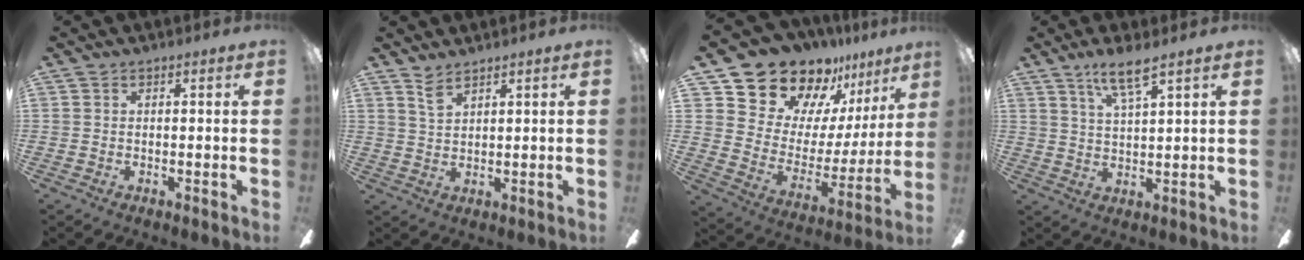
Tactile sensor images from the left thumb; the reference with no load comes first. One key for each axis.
{"total": 3.5, "fx": 2.9, "fy": 1.0, "fz": 1.8, "tx": -0.042, "ty": -0.004, "tz": 0.053}
{"total": 18.3, "fx": 16.1, "fy": 8.3, "fz": 3.0, "tx": -0.077, "ty": -0.137, "tz": 0.302}
{"total": 6.5, "fx": 4.9, "fy": 0.7, "fz": 4.3, "tx": -0.086, "ty": -0.018, "tz": 0.083}